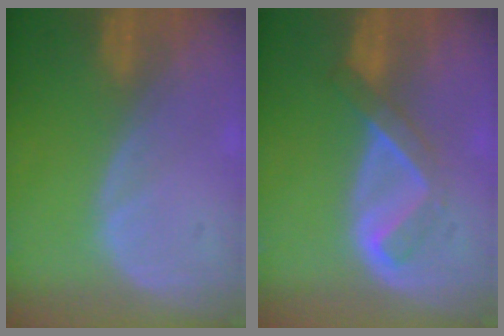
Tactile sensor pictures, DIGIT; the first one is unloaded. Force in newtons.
{"total": 5.2, "press": 4.4, "slide": 2.8}